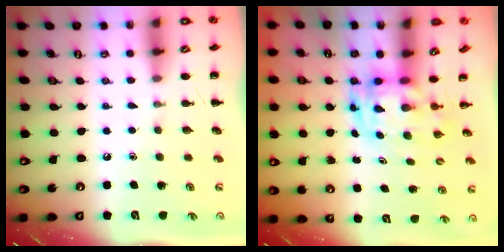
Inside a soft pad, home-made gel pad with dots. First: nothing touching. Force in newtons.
{"total": 3.1, "press": 3.0, "slide": 0.6}